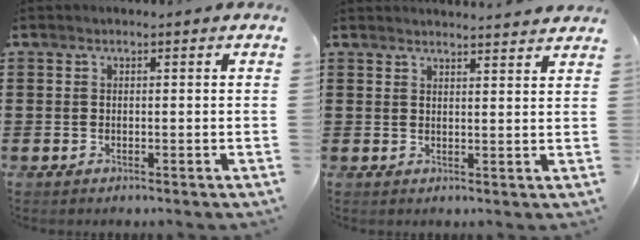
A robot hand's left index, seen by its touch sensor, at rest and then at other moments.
{"total": 2.4, "force": [2.3, -0.4, 0.0], "torque": [-0.008, -0.010, 0.044]}